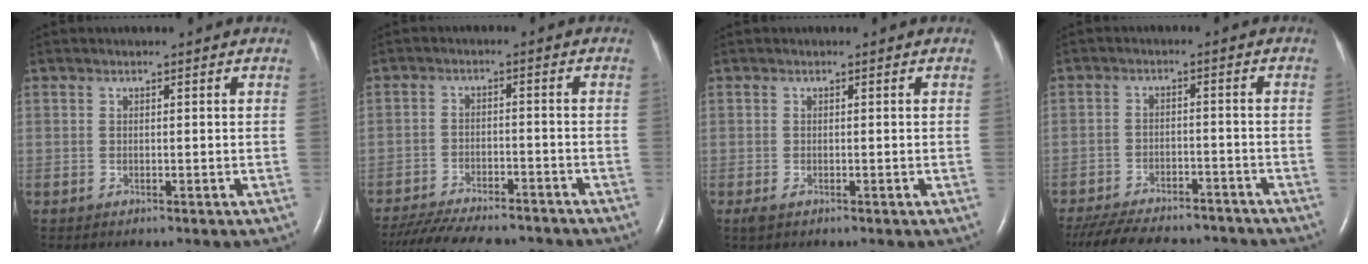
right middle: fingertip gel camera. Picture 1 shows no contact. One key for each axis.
{"total": 15.8, "fx": -13.9, "fy": 3.7, "fz": 6.5, "tx": -0.138, "ty": -0.015, "tz": -0.200}
{"total": 1.0, "fx": -0.5, "fy": 0.4, "fz": 0.7, "tx": -0.019, "ty": -0.003, "tz": -0.006}
{"total": 18.2, "fx": -15.8, "fy": 5.5, "fz": 7.2, "tx": -0.180, "ty": -0.021, "tz": -0.222}